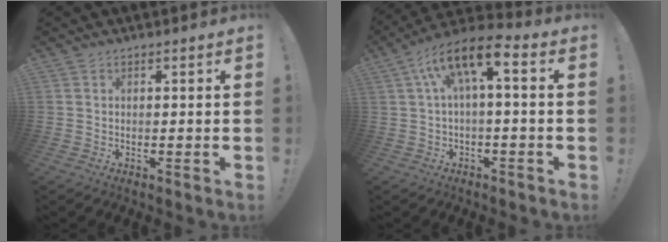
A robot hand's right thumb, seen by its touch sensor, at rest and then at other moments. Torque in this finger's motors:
{"motor_torque": [0.61, 0.78, 0.15, 0.15, 0.12]}